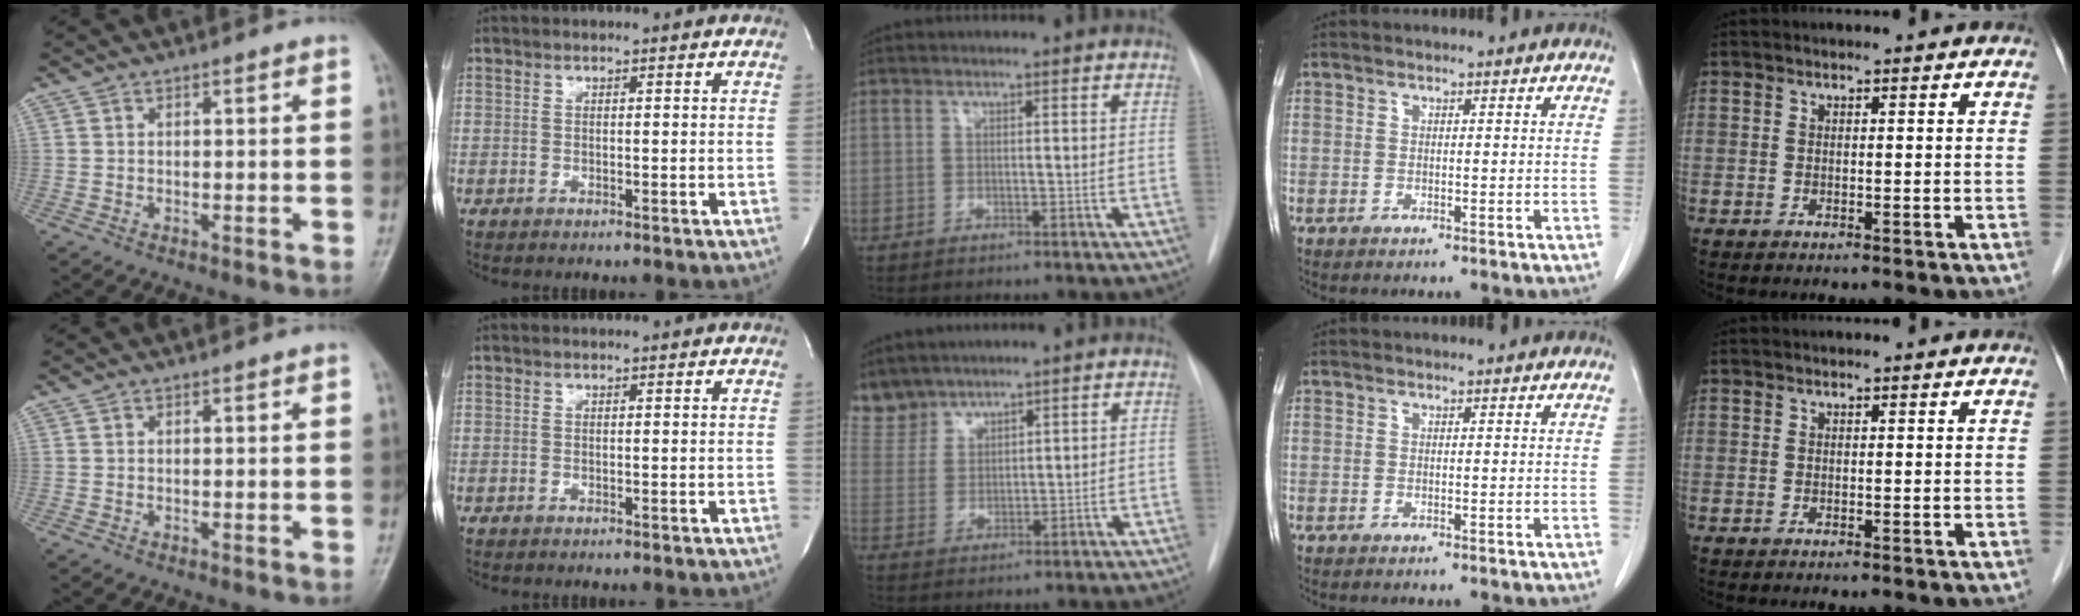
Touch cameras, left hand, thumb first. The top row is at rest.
{"middle": {"total": 6.3, "force": [5.8, 2.3, 0.0], "torque": [-0.001, 0.006, 0.128]}}